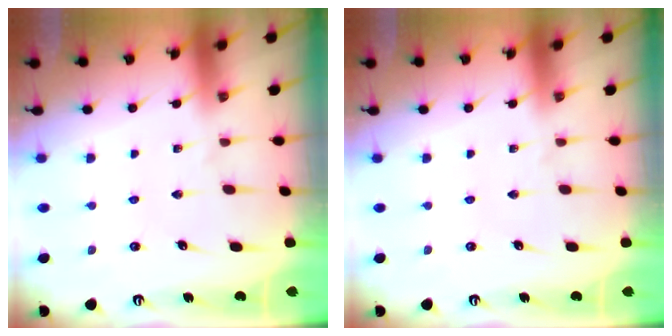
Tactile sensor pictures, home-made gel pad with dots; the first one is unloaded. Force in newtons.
{"total": 0.0}